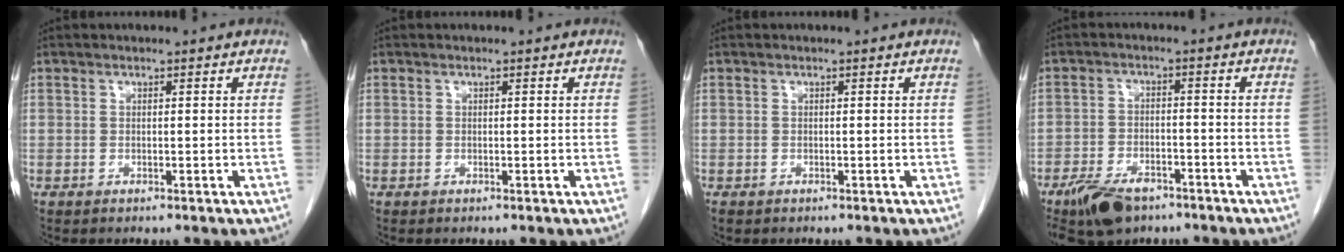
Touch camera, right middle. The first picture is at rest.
{"total": 0.0}
{"total": 0.0}
{"total": 8.4, "force": [-5.8, 3.8, 4.7], "torque": [-0.087, -0.007, -0.098]}